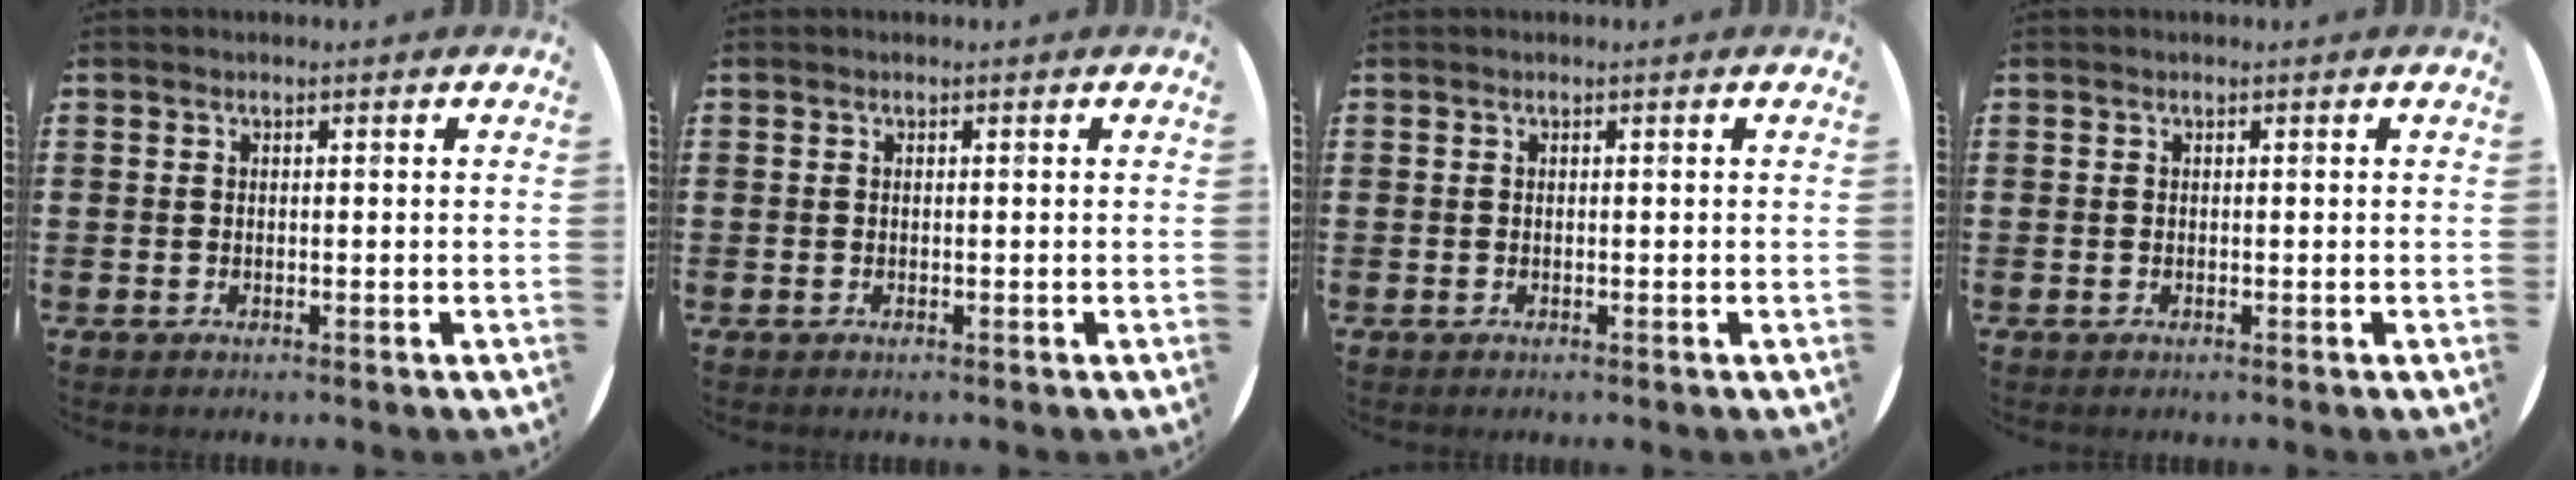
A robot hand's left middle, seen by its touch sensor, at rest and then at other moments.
{"total": 0.0}
{"total": 0.0}
{"total": 0.0}